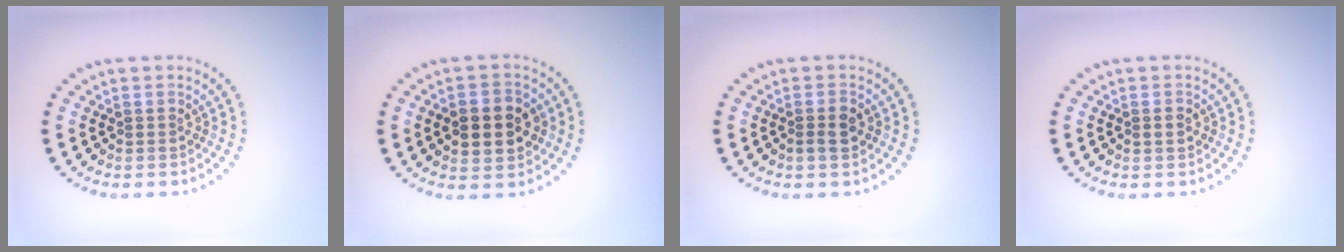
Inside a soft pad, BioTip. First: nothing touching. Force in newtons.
{"total": 4.9, "press": 4.9, "slide": 0.3}
{"total": 1.7, "press": 1.6, "slide": 0.6}
{"total": 1.2, "press": 1.2, "slide": 0.1}